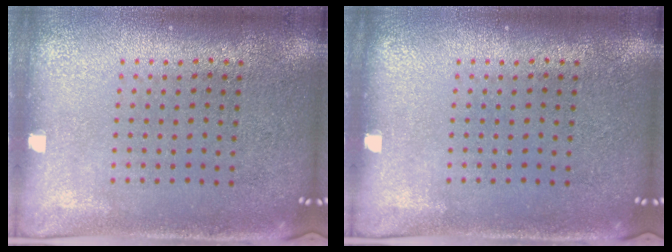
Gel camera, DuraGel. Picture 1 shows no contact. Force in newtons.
{"total": 0.0}